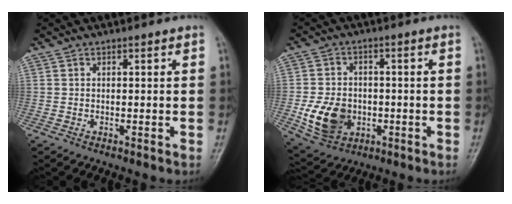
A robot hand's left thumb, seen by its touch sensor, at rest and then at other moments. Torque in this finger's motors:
{"motor_torque": [0.24, 0.63, 0.62, 0.19, 0.04]}